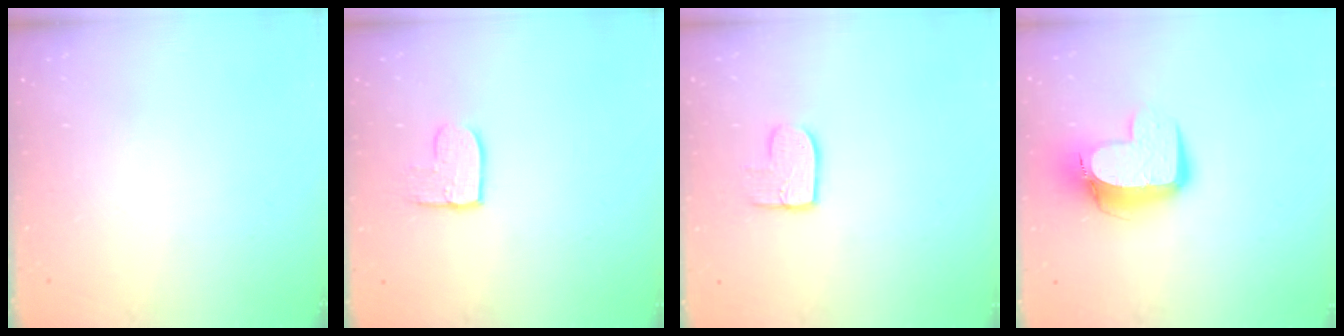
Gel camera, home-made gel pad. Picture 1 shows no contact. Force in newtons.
{"total": 7.0, "press": 7.0, "slide": 0.4}
{"total": 7.9, "press": 7.9, "slide": 0.5}
{"total": 11.5, "press": 11.5, "slide": 1.0}